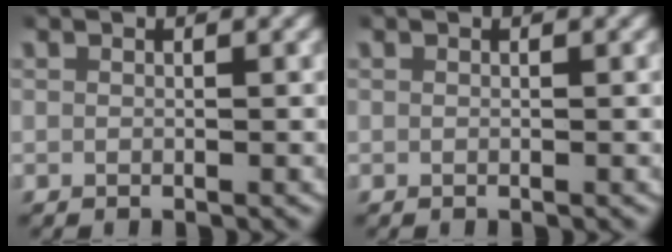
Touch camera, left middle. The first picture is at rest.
{"total": 0.0}